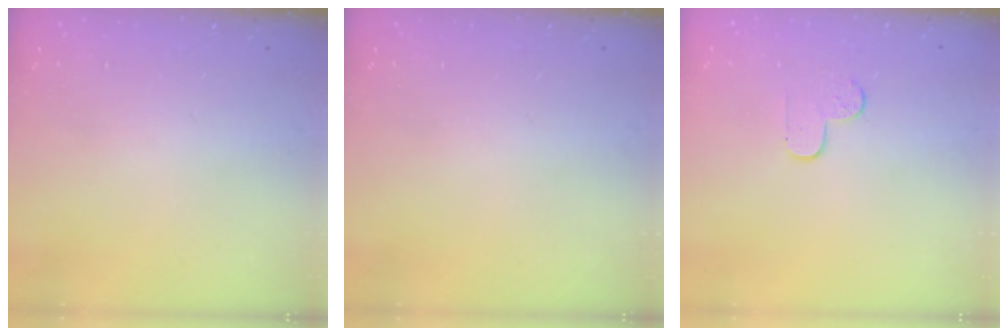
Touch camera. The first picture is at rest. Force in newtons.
{"total": 0.0}
{"total": 3.7, "press": 3.6, "slide": 0.4}